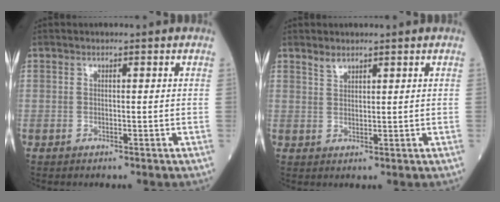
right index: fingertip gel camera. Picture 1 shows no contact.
{"total": 1.7, "force": [1.5, 0.5, 0.5], "torque": [-0.012, 0.002, 0.033]}